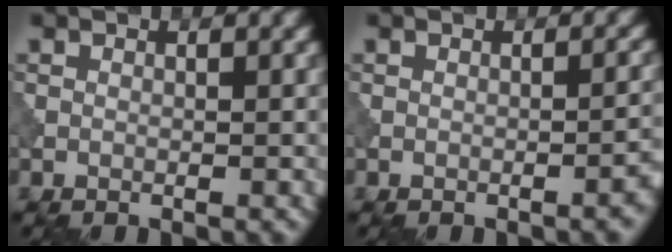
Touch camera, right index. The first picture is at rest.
{"total": 1.9, "force": [-0.8, 0.5, 1.6], "torque": [-0.016, 0.008, -0.012]}